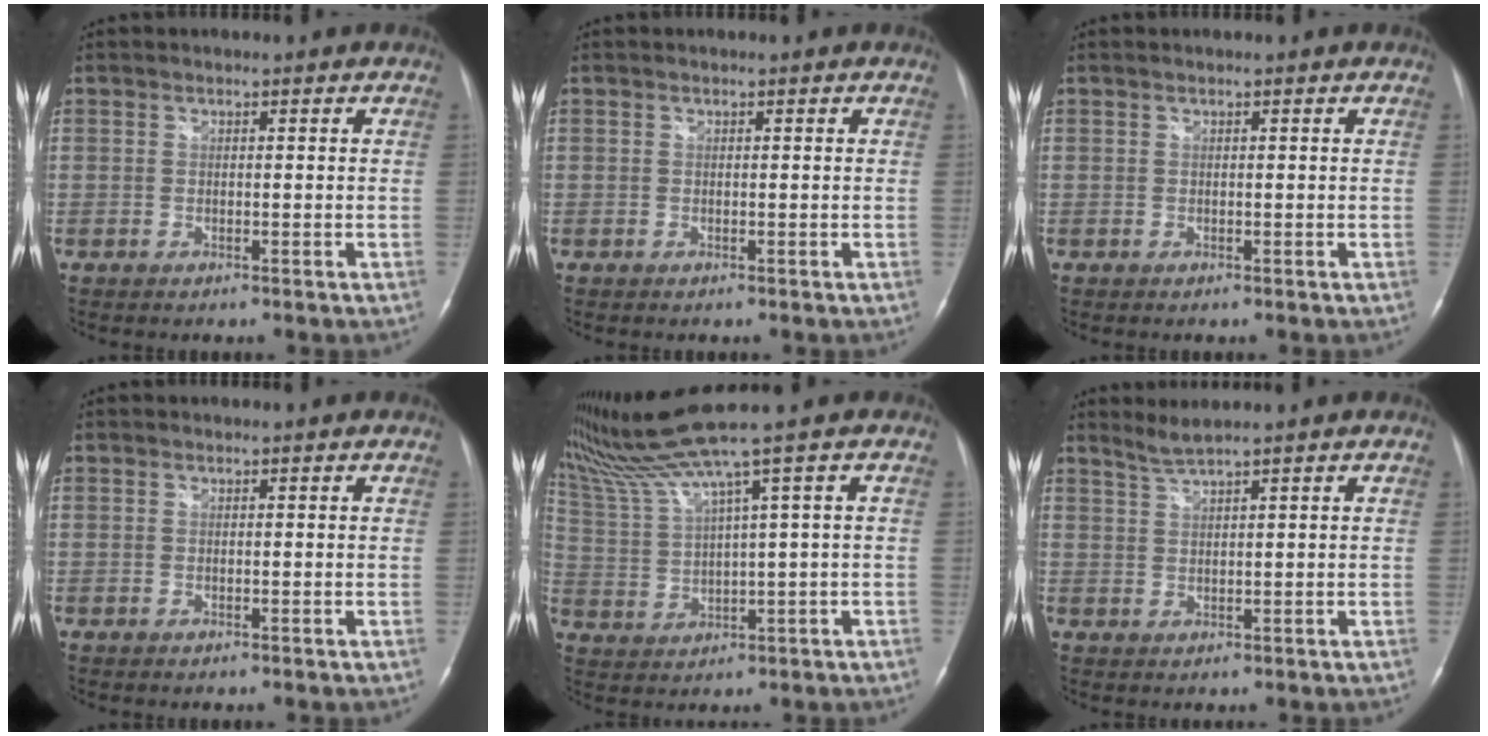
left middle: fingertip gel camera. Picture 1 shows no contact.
{"total": 0.0}
{"total": 0.0}
{"total": 0.0}
{"total": 8.3, "force": [6.3, -3.0, 4.5], "torque": [-0.101, 0.007, 0.130]}
{"total": 2.2, "force": [1.9, -0.9, 0.7], "torque": [-0.018, 0.001, 0.042]}